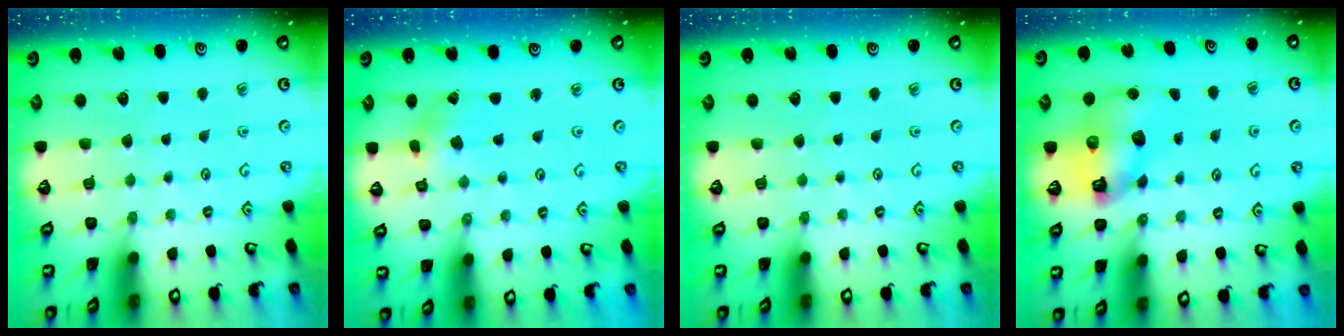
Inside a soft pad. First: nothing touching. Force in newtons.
{"total": 1.5, "press": 1.5, "slide": 0.3}
{"total": 0.0}
{"total": 8.8, "press": 8.6, "slide": 1.5}